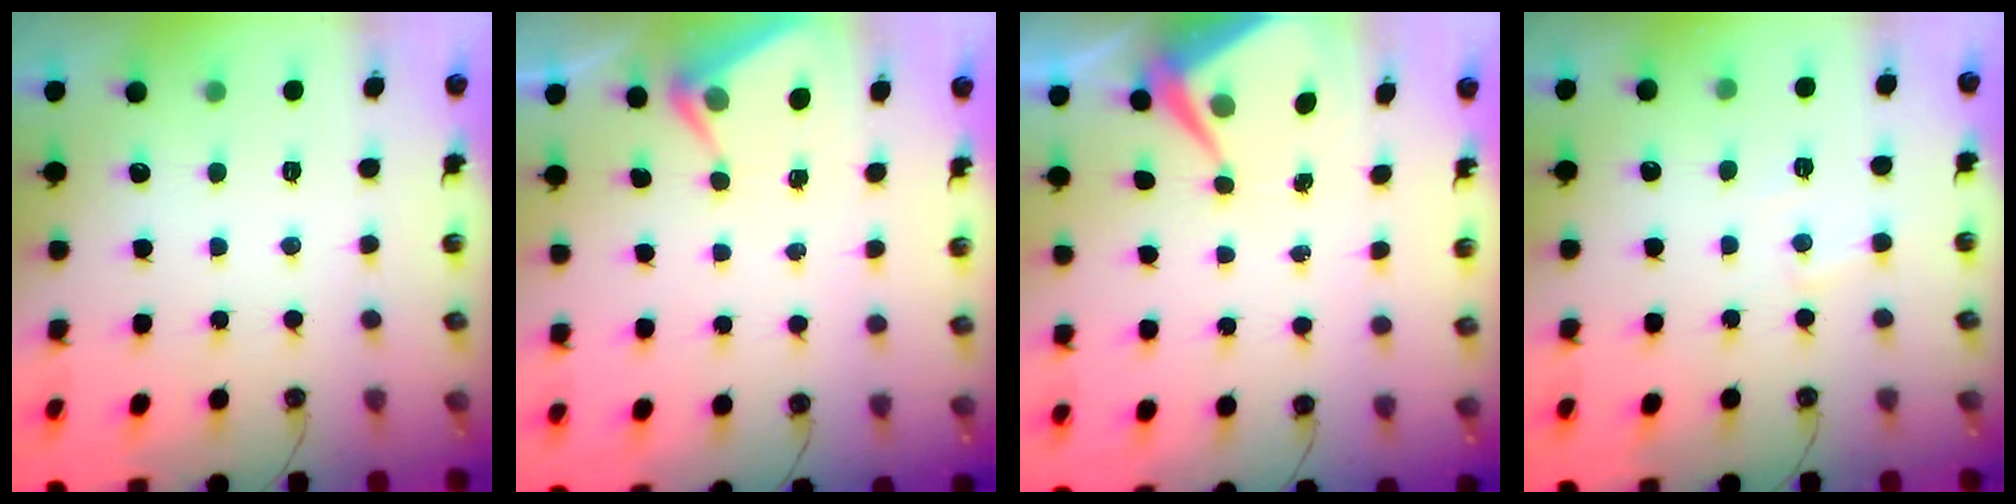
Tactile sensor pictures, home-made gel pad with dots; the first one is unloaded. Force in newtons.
{"total": 5.1, "press": 5.0, "slide": 0.4}
{"total": 5.2, "press": 5.2, "slide": 0.3}
{"total": 4.8, "press": 4.8, "slide": 0.7}